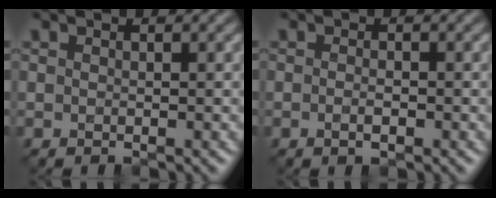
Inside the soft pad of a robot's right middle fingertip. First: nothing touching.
{"total": 1.2, "force": [-0.5, 0.4, 1.1], "torque": [-0.021, -0.003, -0.009]}